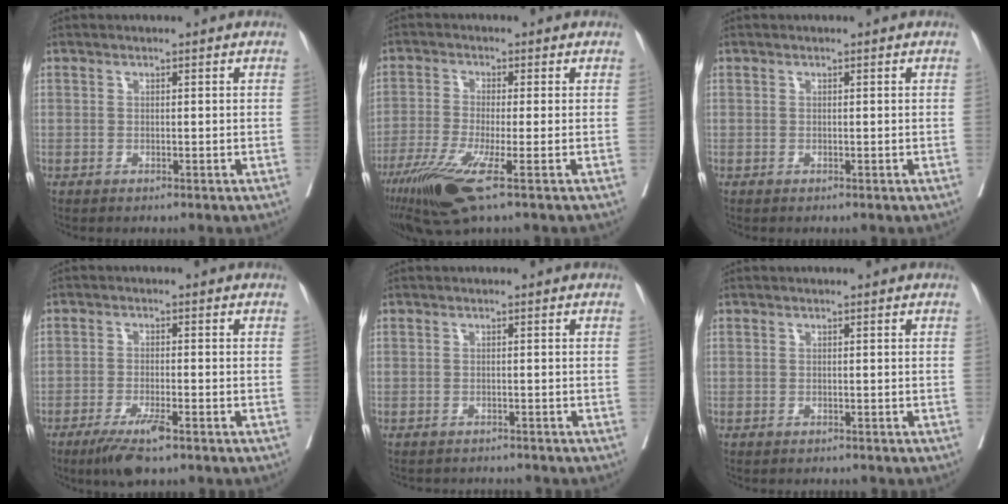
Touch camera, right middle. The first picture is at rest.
{"total": 8.8, "force": [-4.9, 0.3, 7.3], "torque": [-0.141, -0.027, -0.090]}
{"total": 0.0}
{"total": 5.5, "force": [-3.6, 0.6, 4.2], "torque": [-0.082, -0.013, -0.061]}
{"total": 4.3, "force": [-4.2, 0.8, 0.5], "torque": [0.001, -0.007, -0.056]}
{"total": 2.1, "force": [-2.0, 0.5, 0.5], "torque": [-0.011, -0.005, -0.026]}